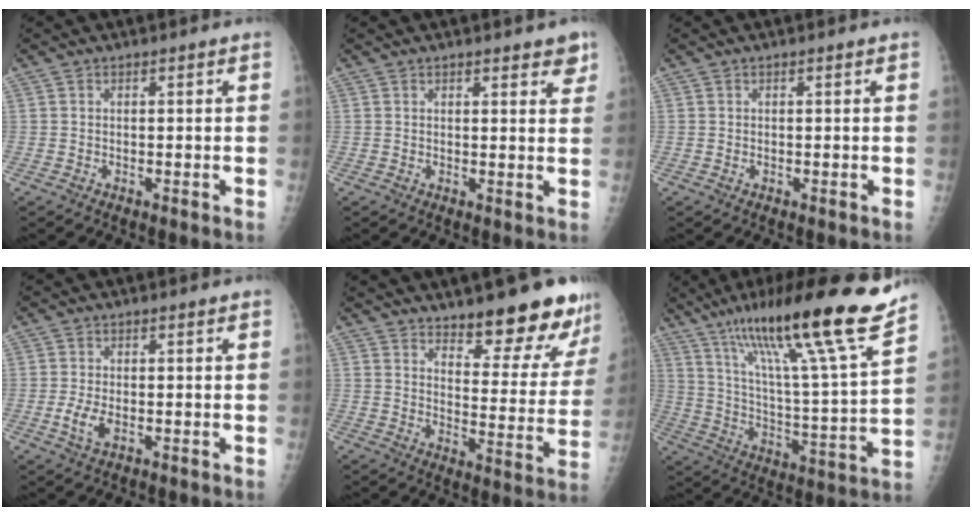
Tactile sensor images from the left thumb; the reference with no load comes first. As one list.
[{"total": 4.4, "force": [3.1, 1.5, 2.7], "torque": [-0.007, -0.012, 0.035]}, {"total": 0.5, "force": [0.2, 0.2, 0.4], "torque": [-0.009, 0.004, 0.004]}, {"total": 3.6, "force": [-0.9, 1.7, 3.1], "torque": [-0.071, -0.004, -0.017]}, {"total": 17.3, "force": [13.6, 4.9, 9.6], "torque": [-0.082, -0.102, 0.184]}, {"total": 25.4, "force": [18.1, 1.5, 17.8], "torque": [-0.272, -0.069, 0.297]}]